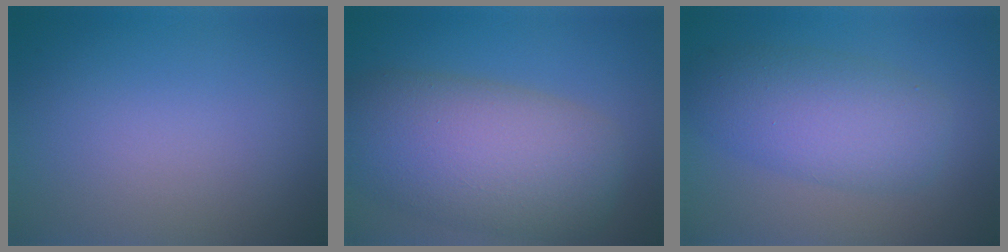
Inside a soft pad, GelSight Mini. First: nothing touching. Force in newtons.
{"total": 10.1, "press": 10.1, "slide": 0.9}
{"total": 5.6, "press": 5.6, "slide": 0.1}